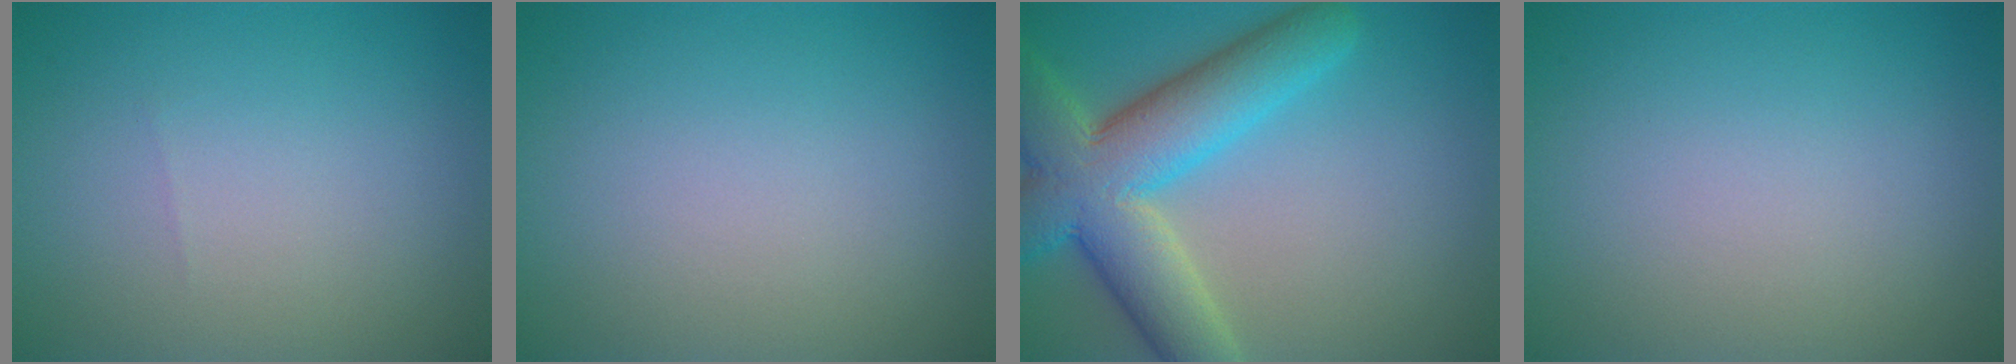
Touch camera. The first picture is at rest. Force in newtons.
{"total": 0.0}
{"total": 9.8, "press": 9.7, "slide": 0.8}
{"total": 0.0}